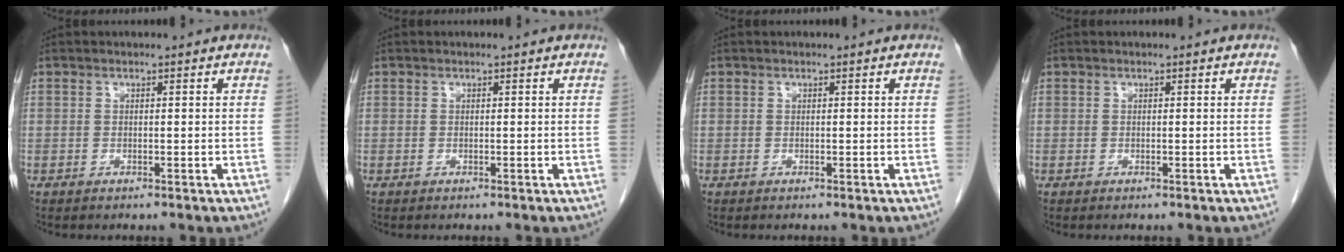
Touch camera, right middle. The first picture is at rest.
{"total": 0.0}
{"total": 0.0}
{"total": 0.0}